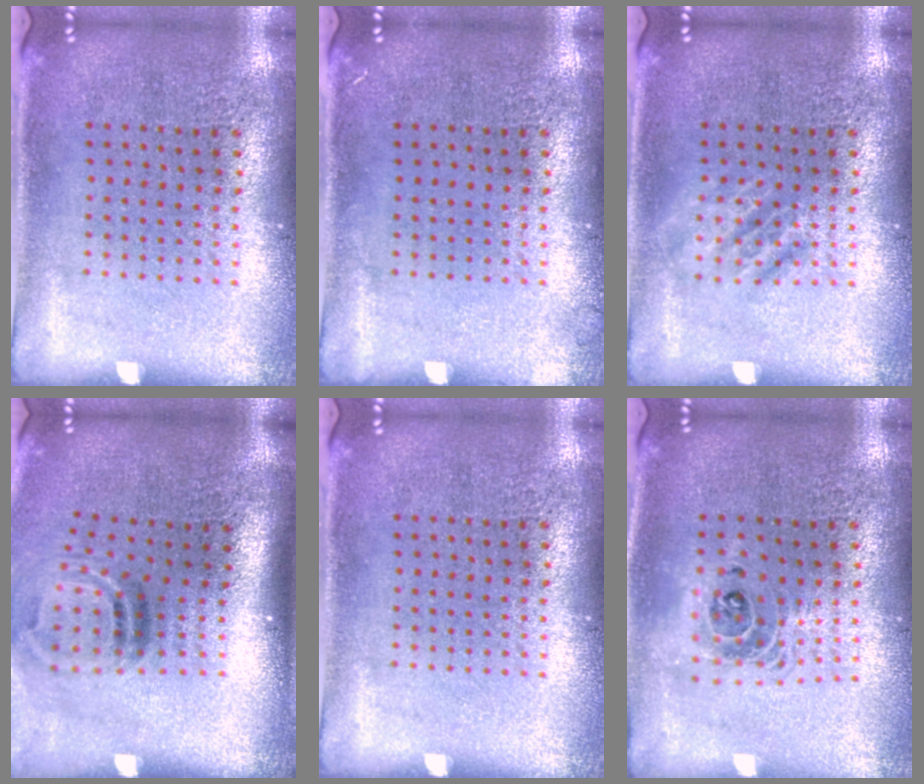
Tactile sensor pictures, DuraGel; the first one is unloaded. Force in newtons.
{"total": 0.6, "press": 0.6, "slide": 0.2}
{"total": 1.6, "press": 1.6, "slide": 0.3}
{"total": 2.0, "press": 1.3, "slide": 1.6}
{"total": 0.0}
{"total": 1.5, "press": 1.3, "slide": 0.9}